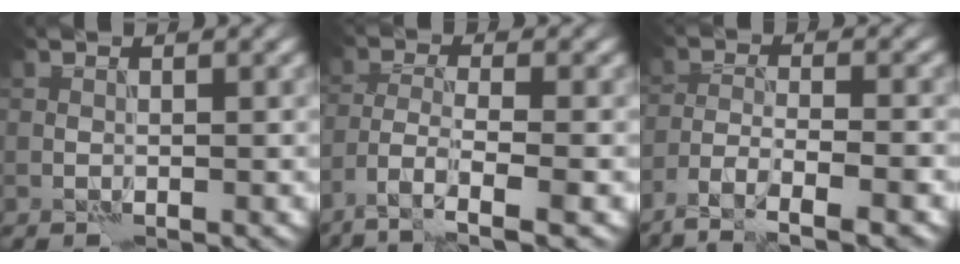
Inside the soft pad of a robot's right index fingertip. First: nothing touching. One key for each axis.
{"total": 5.3, "fx": -3.7, "fy": 1.1, "fz": 3.7, "tx": -0.069, "ty": -0.004, "tz": -0.073}
{"total": 6.1, "fx": -4.6, "fy": 1.1, "fz": 3.7, "tx": -0.061, "ty": -0.001, "tz": -0.083}